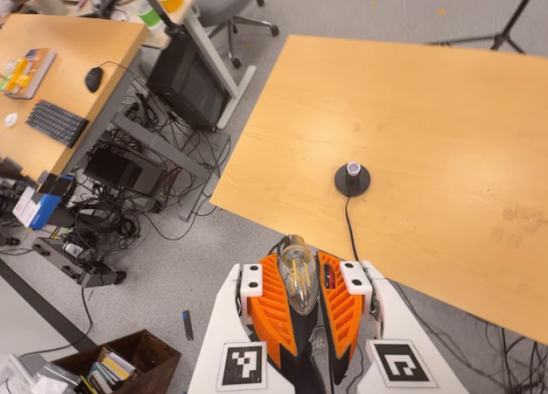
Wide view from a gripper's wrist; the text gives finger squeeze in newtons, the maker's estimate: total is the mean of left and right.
{"total": 19.4, "left": 24.5, "right": 14.3}